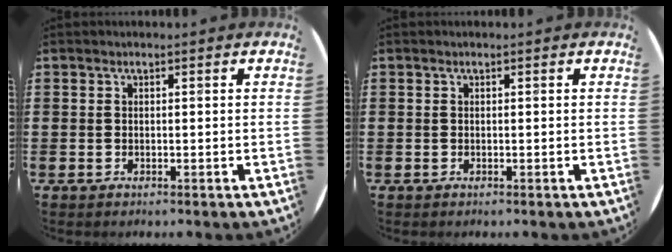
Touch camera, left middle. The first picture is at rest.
{"total": 0.0}